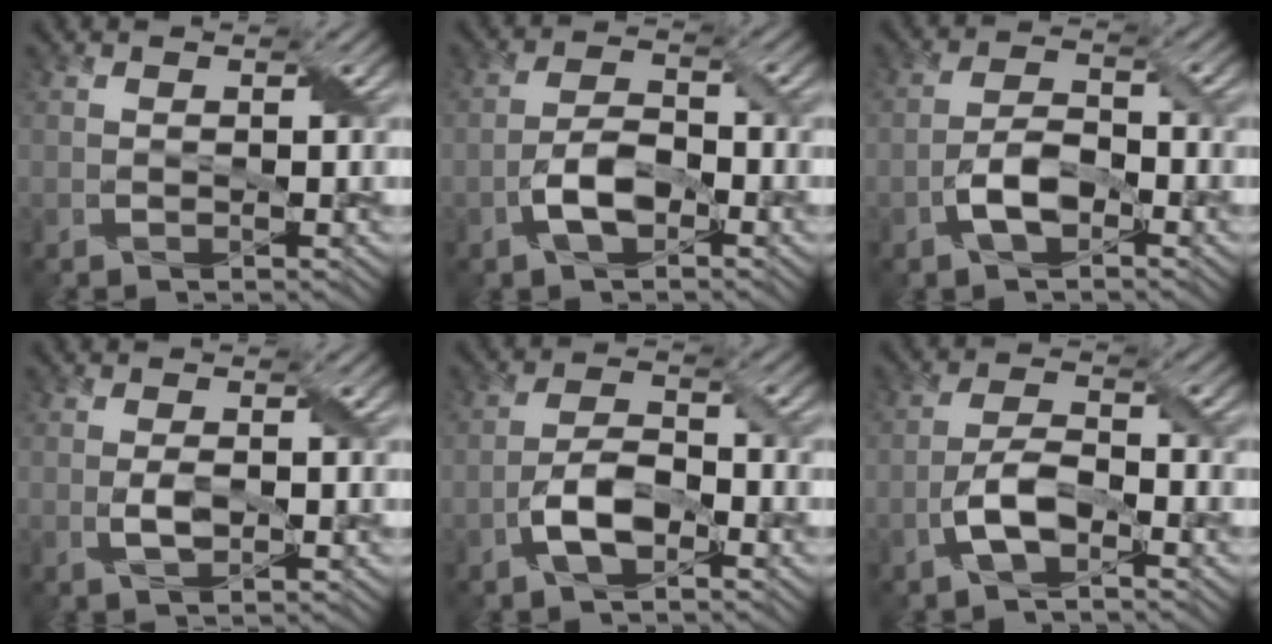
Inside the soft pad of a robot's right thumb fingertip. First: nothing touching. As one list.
[{"total": 4.9, "force": [-2.3, 2.4, 3.7], "torque": [-0.076, 0.007, -0.047]}, {"total": 4.8, "force": [-2.3, 2.3, 3.5], "torque": [-0.073, 0.007, -0.047]}, {"total": 2.1, "force": [-0.4, 0.9, 1.8], "torque": [-0.042, -0.001, -0.005]}, {"total": 5.5, "force": [-2.6, 2.4, 4.1], "torque": [-0.085, 0.008, -0.055]}, {"total": 5.0, "force": [-2.5, 1.9, 3.8], "torque": [-0.081, 0.009, -0.055]}]